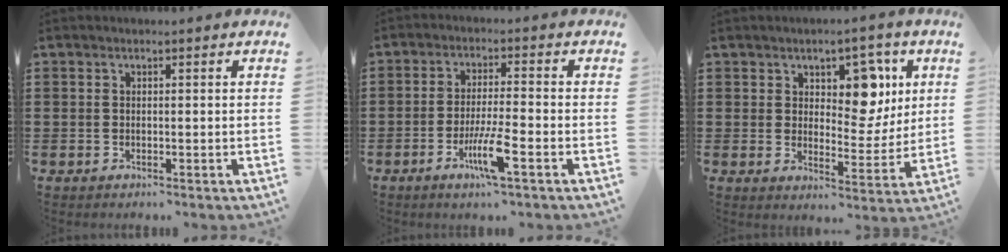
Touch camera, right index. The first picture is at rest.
{"total": 6.7, "force": [-3.2, 0.7, 5.9], "torque": [-0.120, -0.013, -0.060]}
{"total": 7.9, "force": [3.7, 4.9, 5.0], "torque": [-0.078, -0.004, 0.058]}